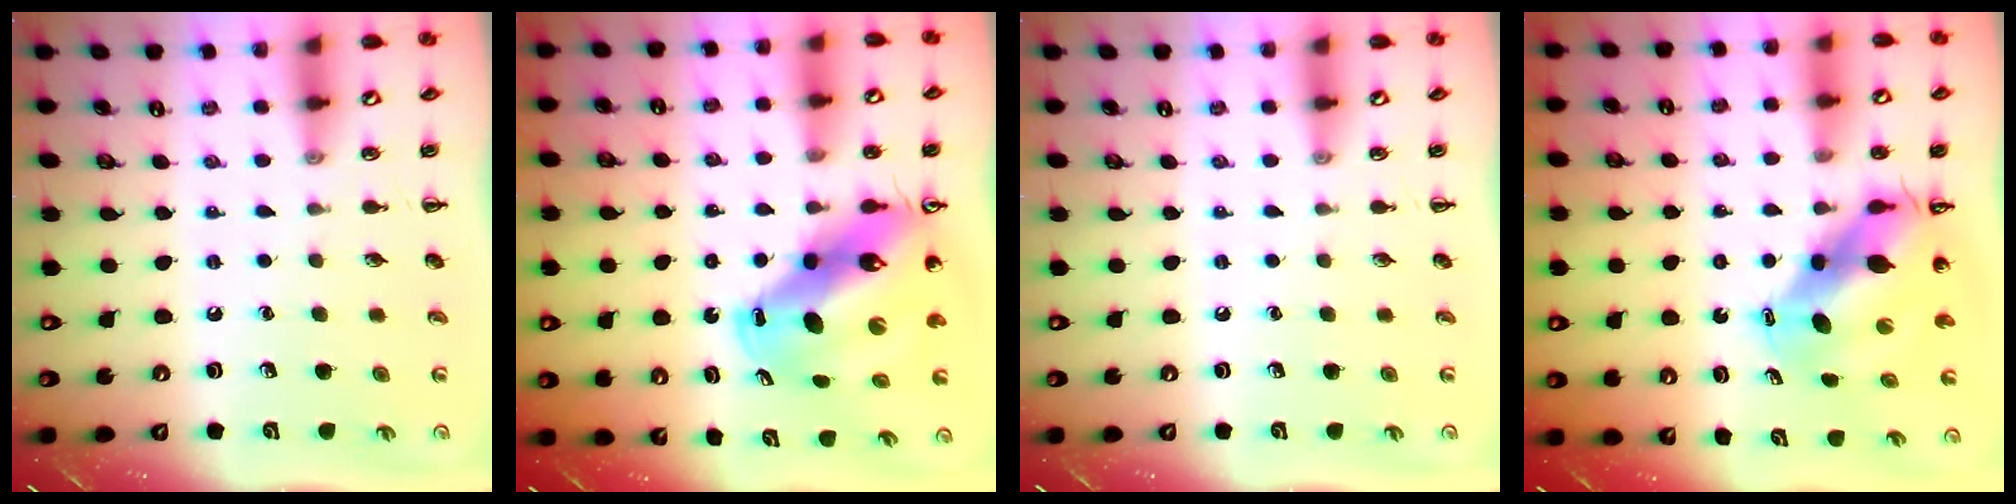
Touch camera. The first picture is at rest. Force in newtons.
{"total": 16.7, "press": 15.9, "slide": 5.1}
{"total": 0.0}
{"total": 10.1, "press": 9.7, "slide": 2.8}